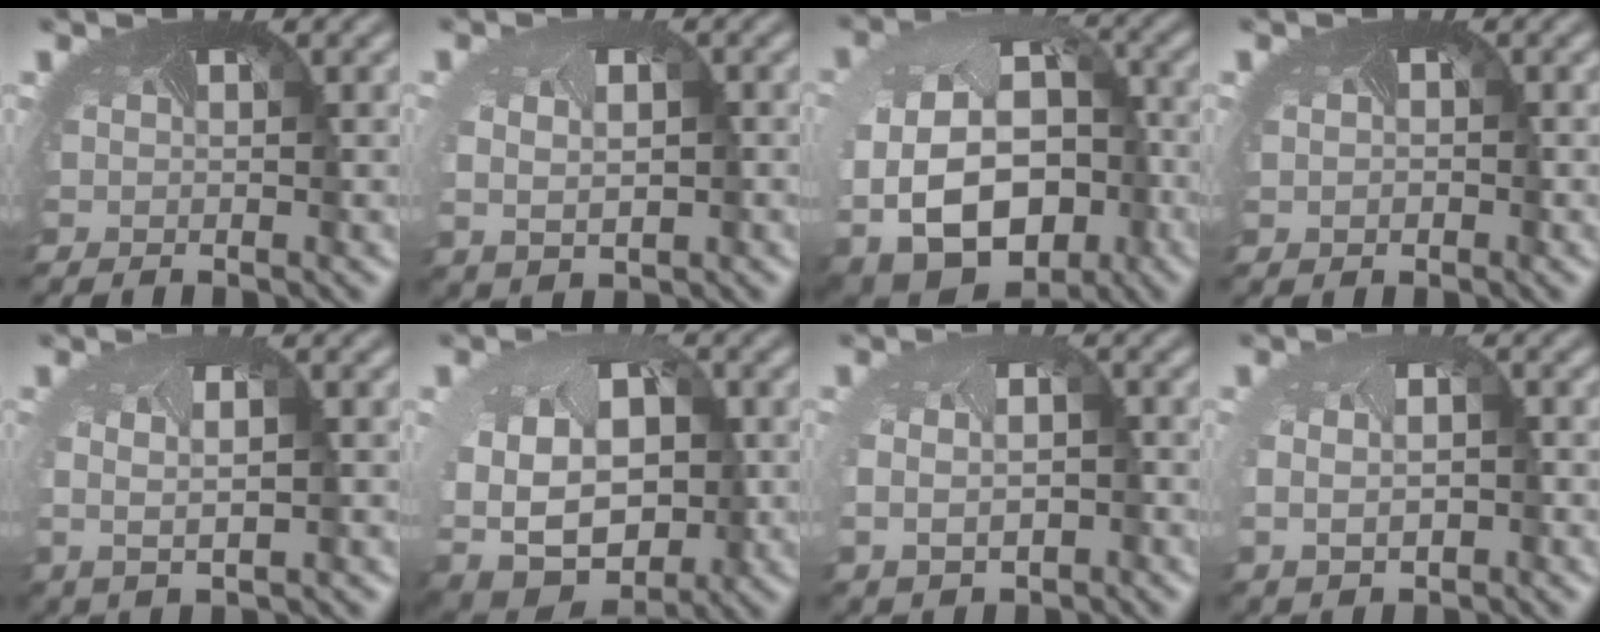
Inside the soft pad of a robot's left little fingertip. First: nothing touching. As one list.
[{"total": 3.9, "force": [-0.1, 2.9, 2.6], "torque": [-0.044, -0.006, 0.004]}, {"total": 16.5, "force": [-4.6, 12.2, 10.2], "torque": [-0.202, -0.043, -0.057]}, {"total": 0.8, "force": [-0.1, 0.8, 0.2], "torque": [-0.005, -0.002, -0.001]}, {"total": 2.0, "force": [-0.1, 0.8, 1.9], "torque": [-0.046, -0.007, 0.006]}, {"total": 11.7, "force": [-1.6, 8.9, 7.5], "torque": [-0.153, -0.031, 0.003]}, {"total": 5.2, "force": [-1.0, 3.9, 3.3], "torque": [-0.066, -0.019, -0.006]}, {"total": 4.3, "force": [-0.5, 3.1, 2.9], "torque": [-0.055, -0.007, -0.003]}]